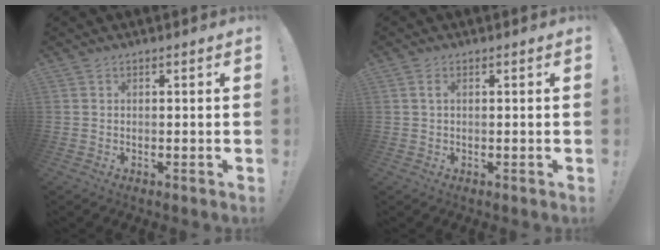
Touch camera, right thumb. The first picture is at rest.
{"total": 1.4, "force": [0.4, 0.6, 1.2], "torque": [-0.018, 0.001, 0.004]}